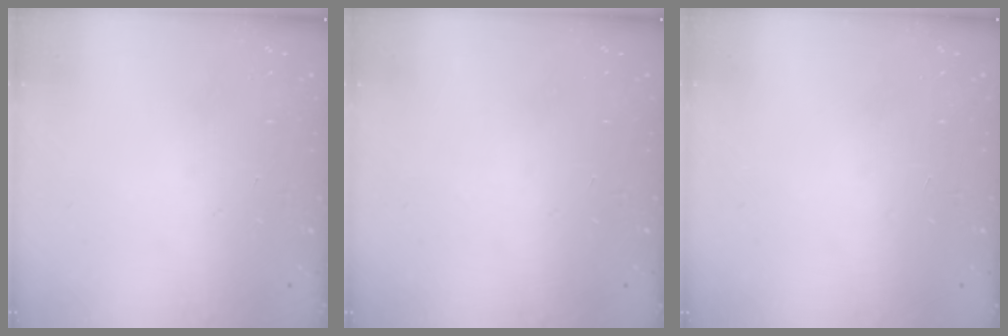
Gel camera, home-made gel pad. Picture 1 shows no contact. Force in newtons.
{"total": 0.0}
{"total": 0.0}